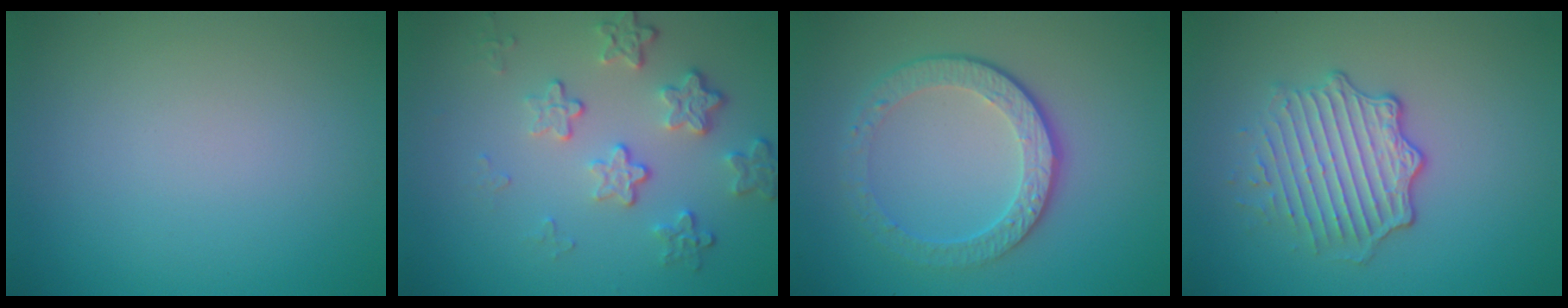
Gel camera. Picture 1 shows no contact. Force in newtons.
{"total": 4.2, "press": 3.1, "slide": 2.9}
{"total": 4.7, "press": 3.3, "slide": 3.3}
{"total": 4.4, "press": 3.4, "slide": 2.8}